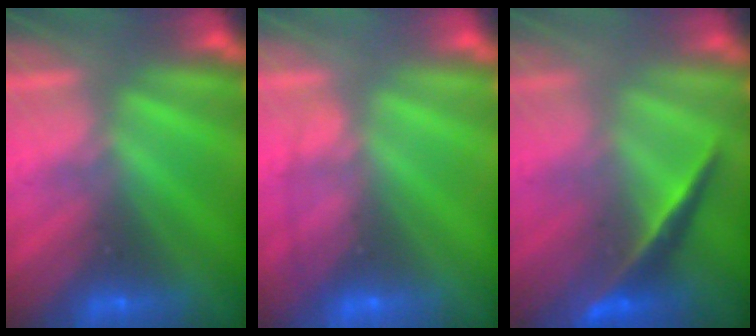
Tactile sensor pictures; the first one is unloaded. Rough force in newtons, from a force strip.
{"total": 1.7}
{"total": 2.0}